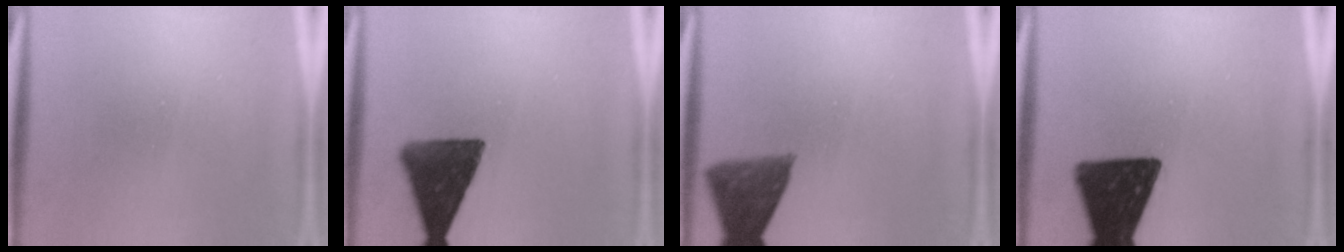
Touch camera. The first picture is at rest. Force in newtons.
{"total": 12.1}
{"total": 7.5}
{"total": 17.1}